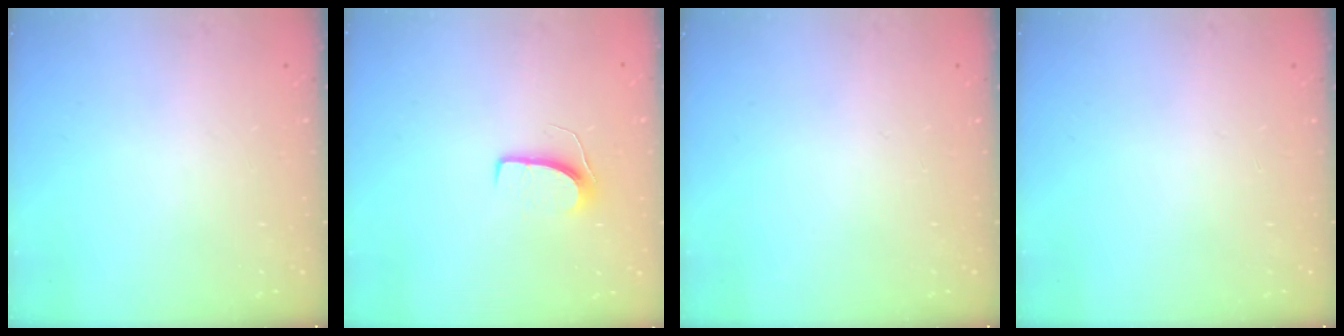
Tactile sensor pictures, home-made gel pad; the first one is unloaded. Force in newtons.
{"total": 6.5, "press": 6.5, "slide": 0.4}
{"total": 0.0}
{"total": 0.0}